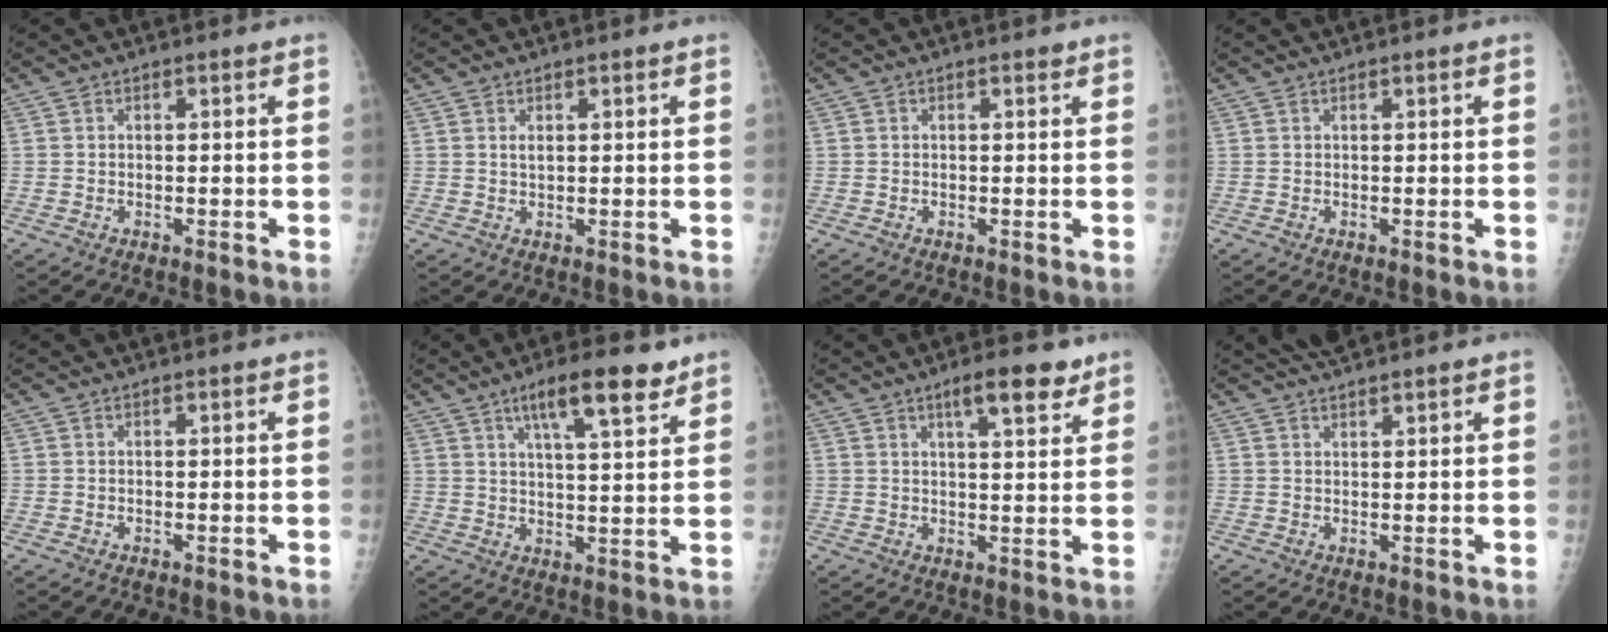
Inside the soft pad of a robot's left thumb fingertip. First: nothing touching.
{"total": 1.2, "force": [0.7, 0.5, 0.9], "torque": [-0.012, -0.004, 0.013]}
{"total": 0.7, "force": [0.5, 0.3, 0.4], "torque": [-0.007, -0.002, 0.007]}
{"total": 0.7, "force": [0.6, 0.0, 0.4], "torque": [-0.004, -0.001, 0.011]}
{"total": 0.0}
{"total": 10.9, "force": [6.8, 2.5, 8.1], "torque": [-0.114, -0.030, 0.107]}
{"total": 7.9, "force": [5.0, 2.1, 5.7], "torque": [-0.071, -0.024, 0.073]}
{"total": 4.3, "force": [3.9, 0.6, 1.8], "torque": [-0.022, 0.008, 0.068]}